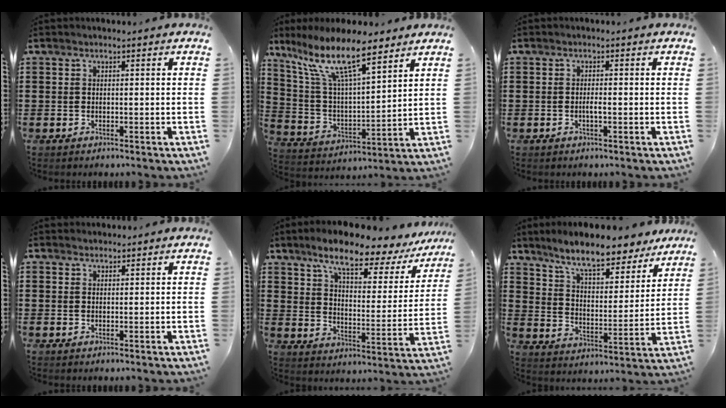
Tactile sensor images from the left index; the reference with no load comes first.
{"total": 12.3, "force": [8.8, 2.8, 8.1], "torque": [-0.183, -0.030, 0.153]}
{"total": 1.3, "force": [-0.4, 0.2, 1.3], "torque": [-0.024, -0.002, -0.006]}
{"total": 1.2, "force": [1.2, 0.3, 0.0], "torque": [-0.003, 0.000, 0.024]}
{"total": 9.7, "force": [7.5, 1.8, 5.8], "torque": [-0.119, -0.041, 0.119]}
{"total": 9.1, "force": [7.9, 1.0, 4.4], "torque": [-0.105, -0.042, 0.135]}